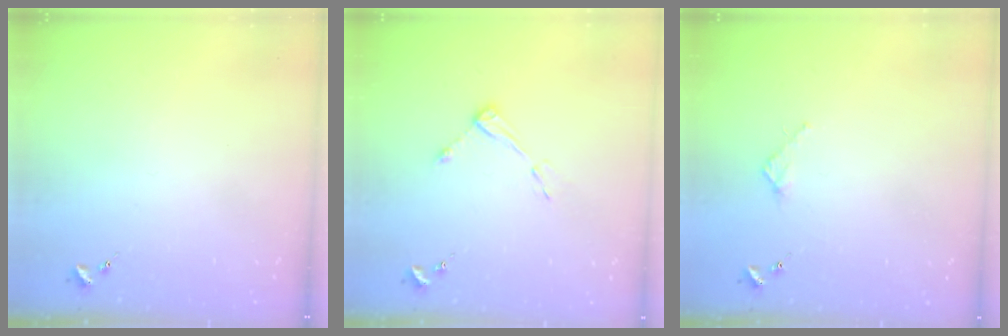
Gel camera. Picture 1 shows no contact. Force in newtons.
{"total": 6.0, "press": 5.9, "slide": 0.6}
{"total": 2.4, "press": 2.3, "slide": 0.3}